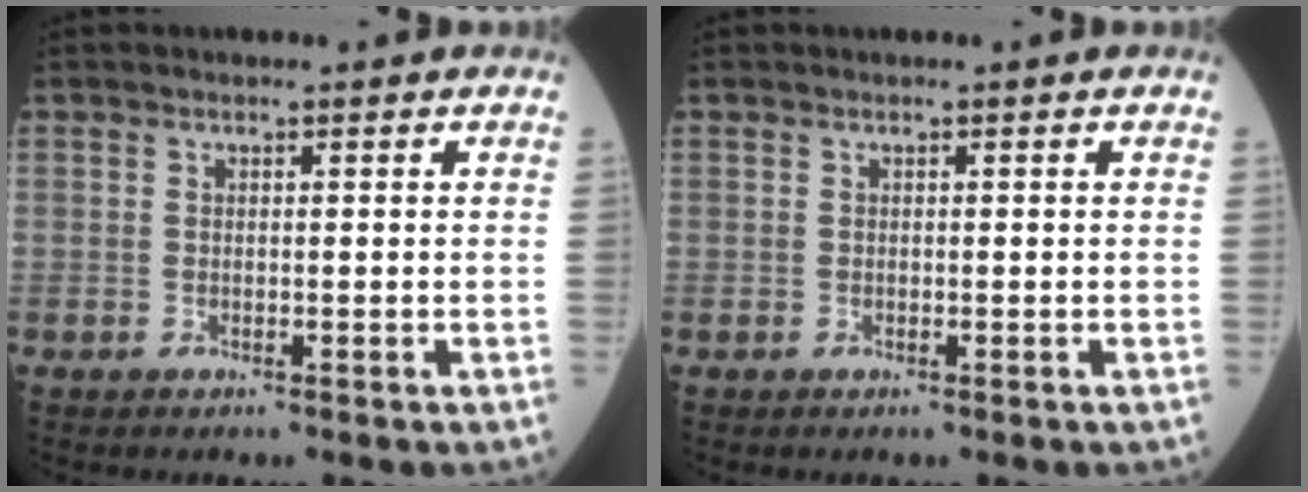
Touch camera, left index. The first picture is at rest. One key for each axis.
{"total": 0.0}